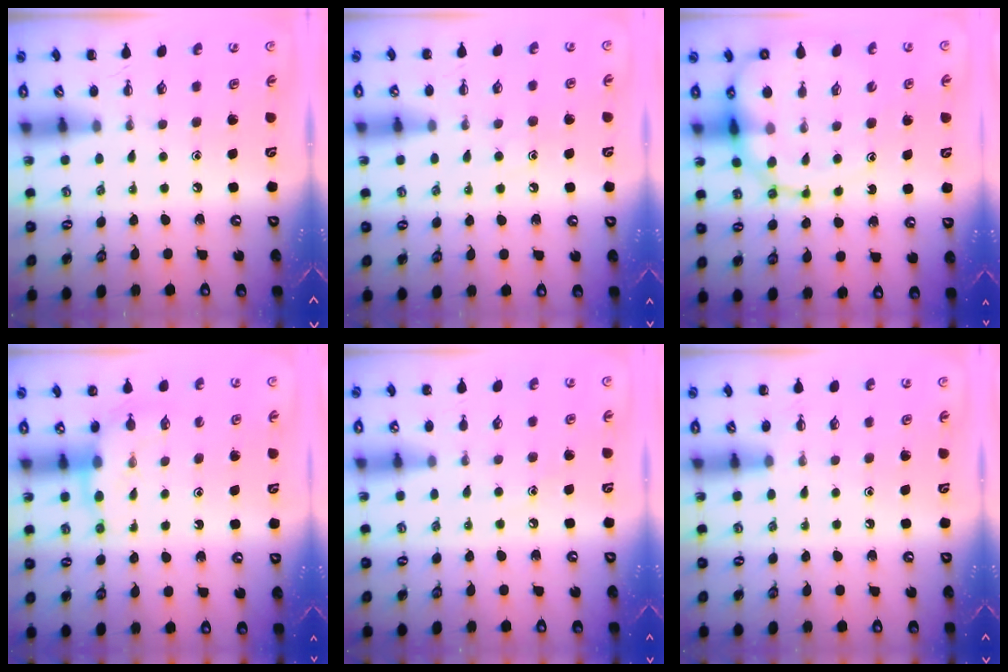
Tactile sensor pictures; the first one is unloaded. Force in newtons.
{"total": 6.0, "press": 5.9, "slide": 1.2}
{"total": 14.6, "press": 14.1, "slide": 3.7}
{"total": 8.3, "press": 8.2, "slide": 1.6}
{"total": 7.3, "press": 7.0, "slide": 2.1}
{"total": 6.0, "press": 5.6, "slide": 2.2}